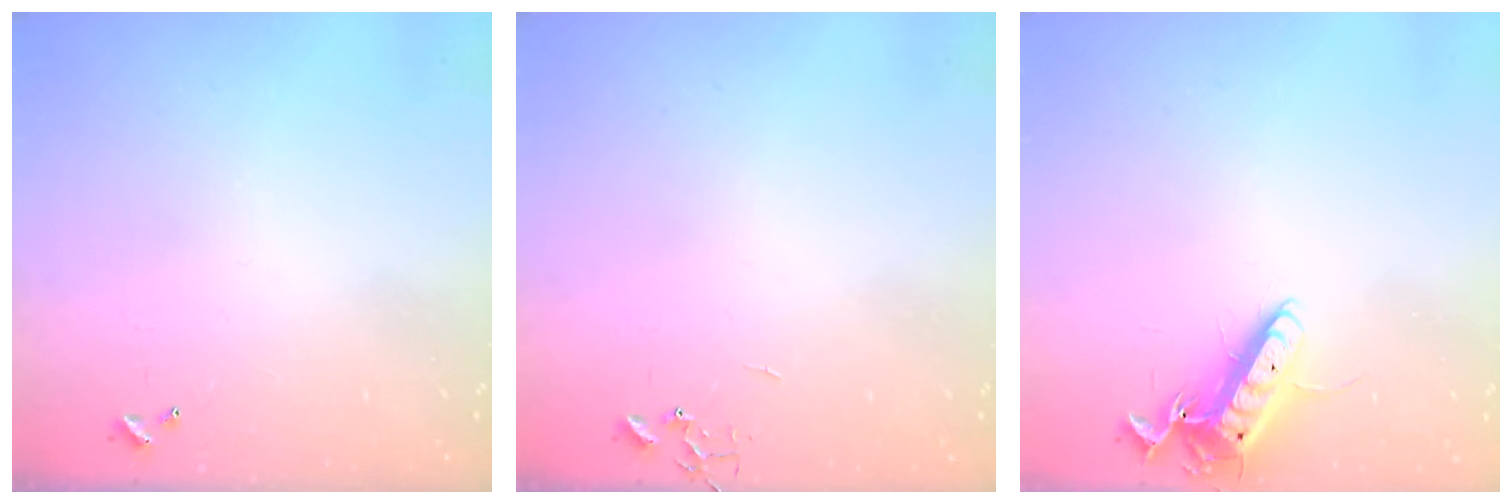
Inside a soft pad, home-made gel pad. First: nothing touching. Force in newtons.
{"total": 0.0}
{"total": 13.2, "press": 13.1, "slide": 1.2}